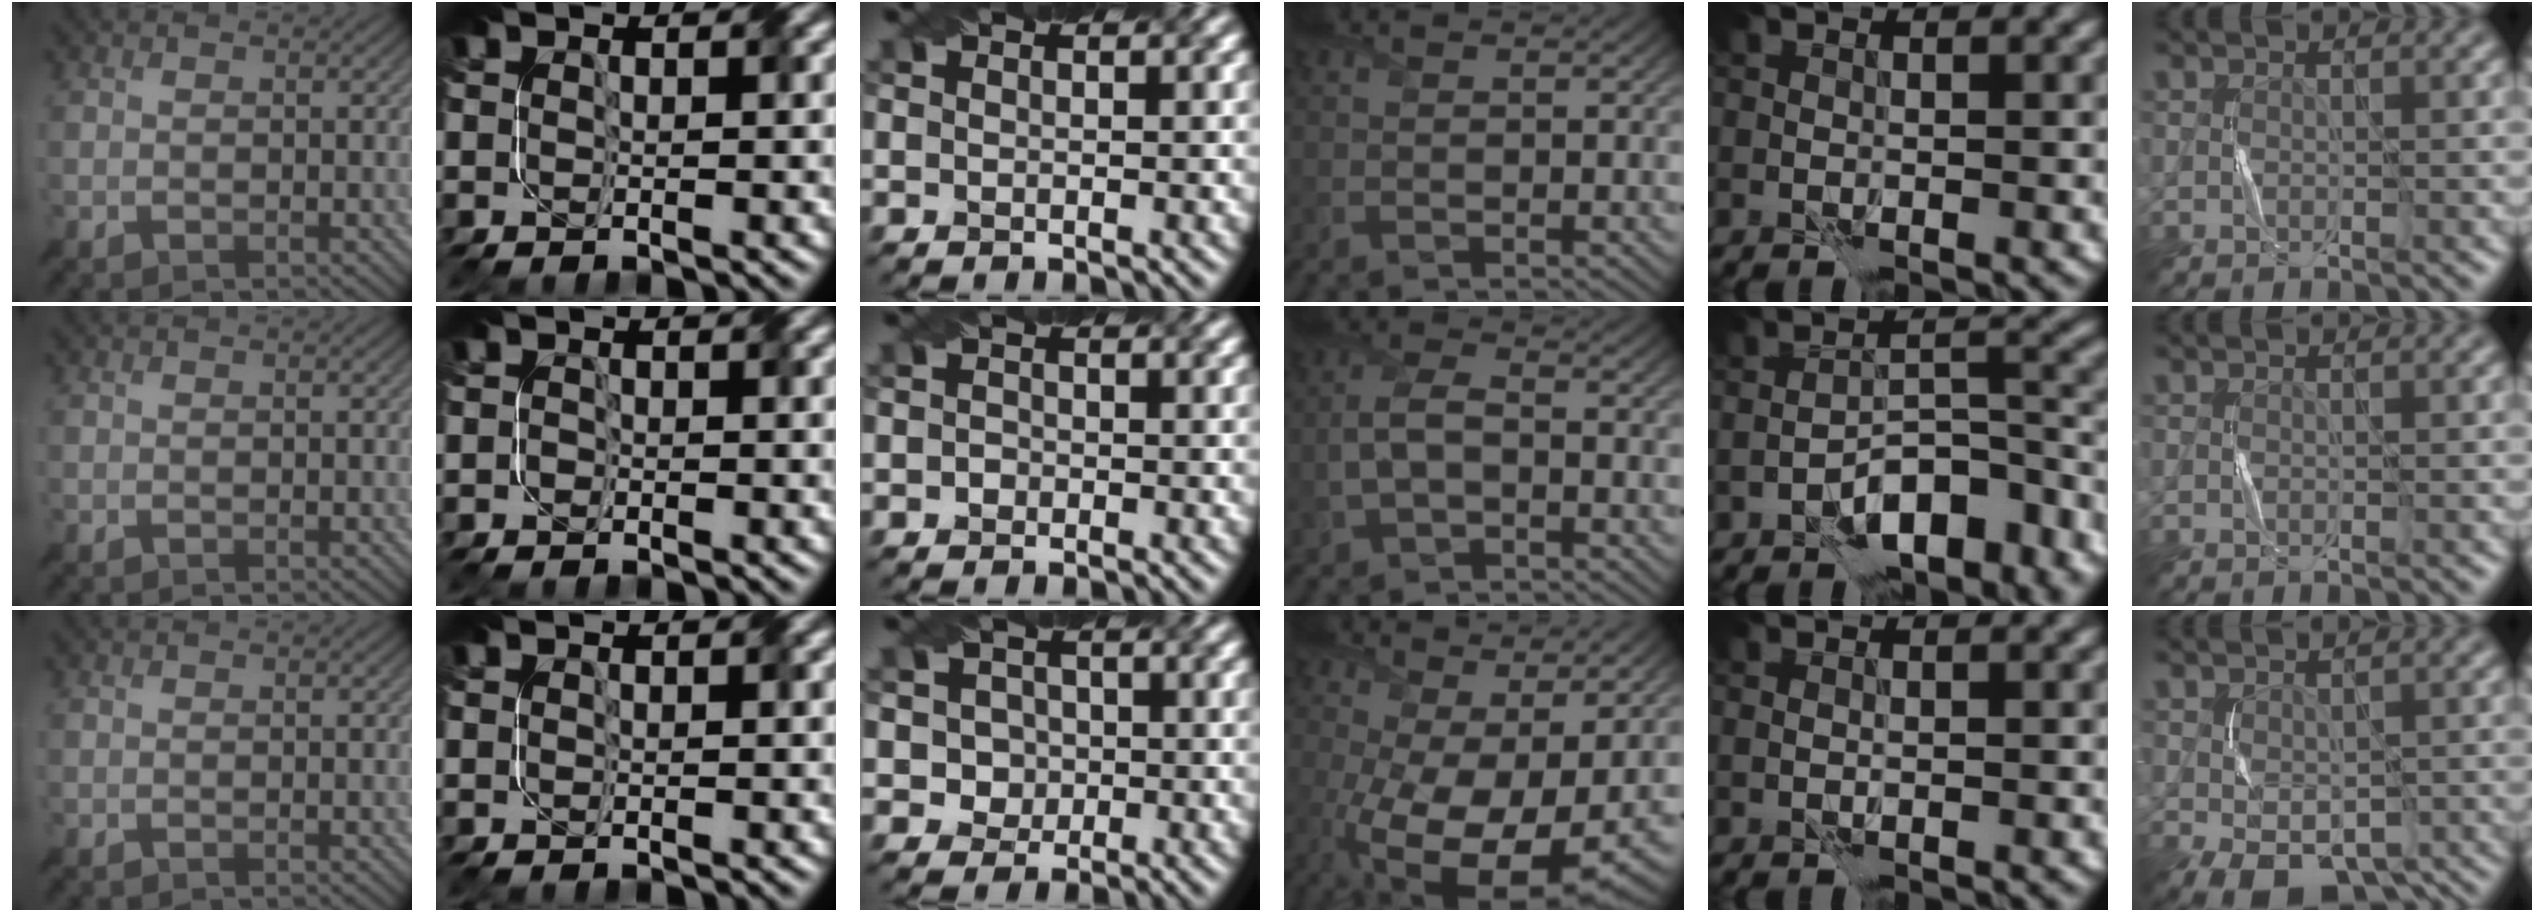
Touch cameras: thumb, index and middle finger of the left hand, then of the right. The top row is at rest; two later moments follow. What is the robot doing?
{"motion": "fold", "object": "file"}